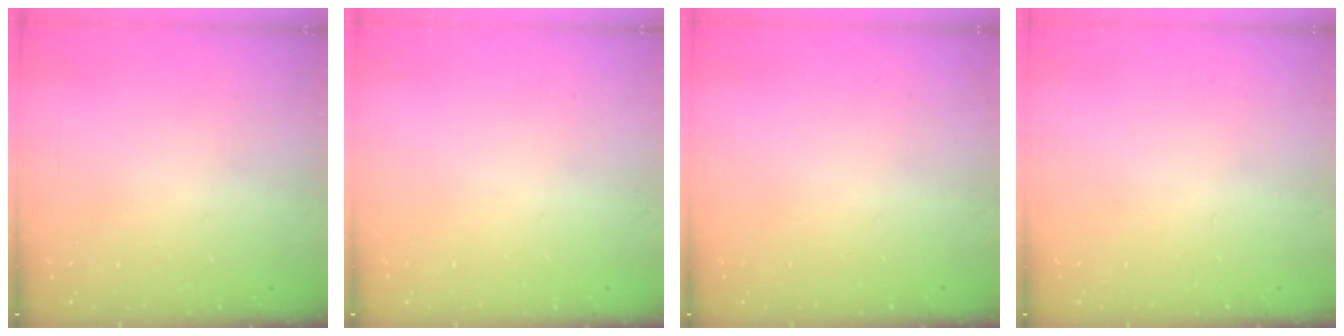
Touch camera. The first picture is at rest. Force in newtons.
{"total": 0.0}
{"total": 0.0}
{"total": 0.0}